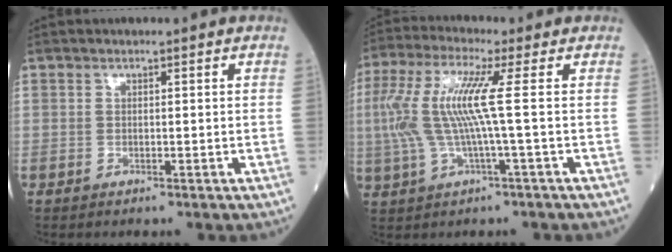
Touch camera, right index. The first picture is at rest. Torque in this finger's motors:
{"motor_torque": [1.84, 0.07, 0.94, 0.21]}